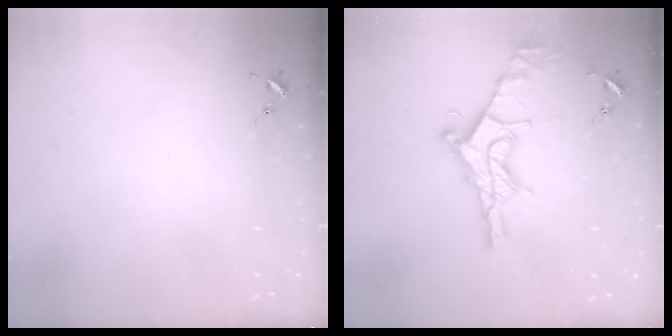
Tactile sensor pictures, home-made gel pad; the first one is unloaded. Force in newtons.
{"total": 19.0, "press": 18.9, "slide": 1.3}